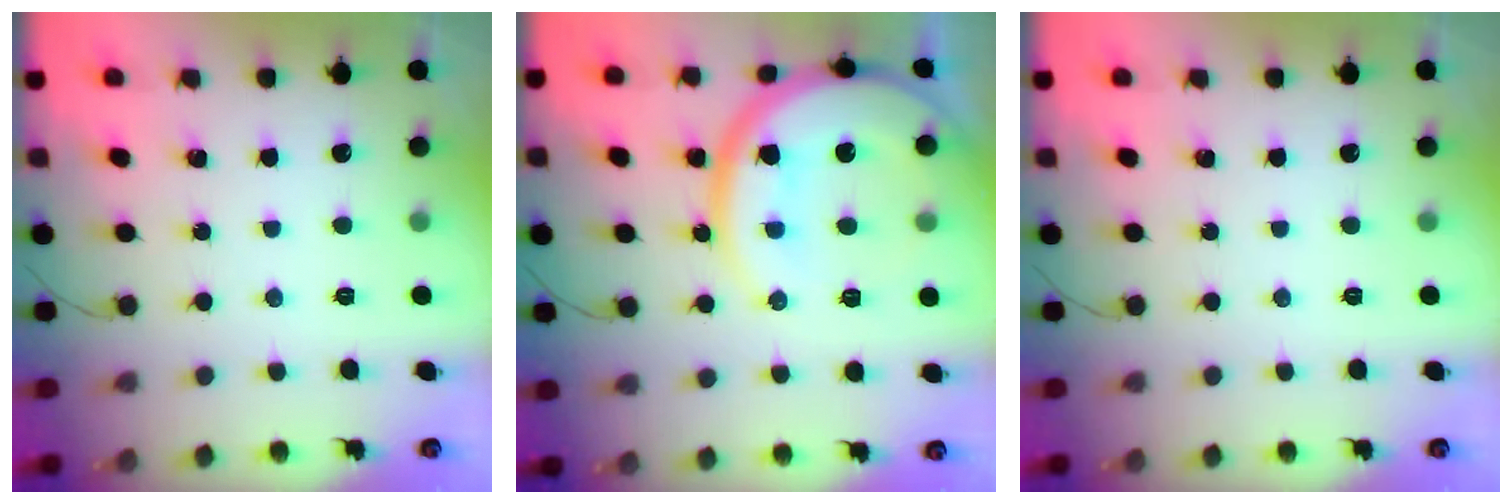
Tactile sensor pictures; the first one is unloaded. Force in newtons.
{"total": 21.4, "press": 21.3, "slide": 2.0}
{"total": 0.0}